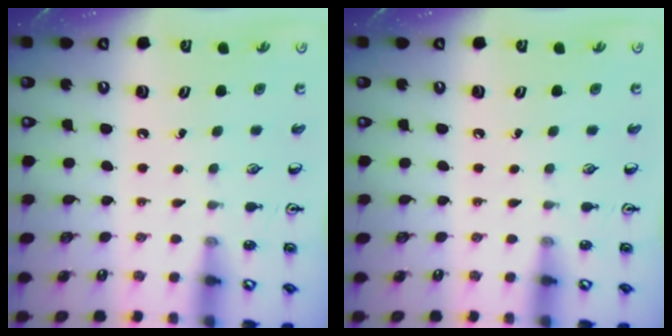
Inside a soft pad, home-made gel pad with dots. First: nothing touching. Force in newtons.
{"total": 0.0}